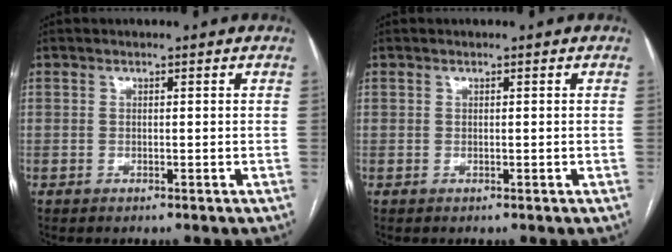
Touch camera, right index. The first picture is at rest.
{"total": 0.0}